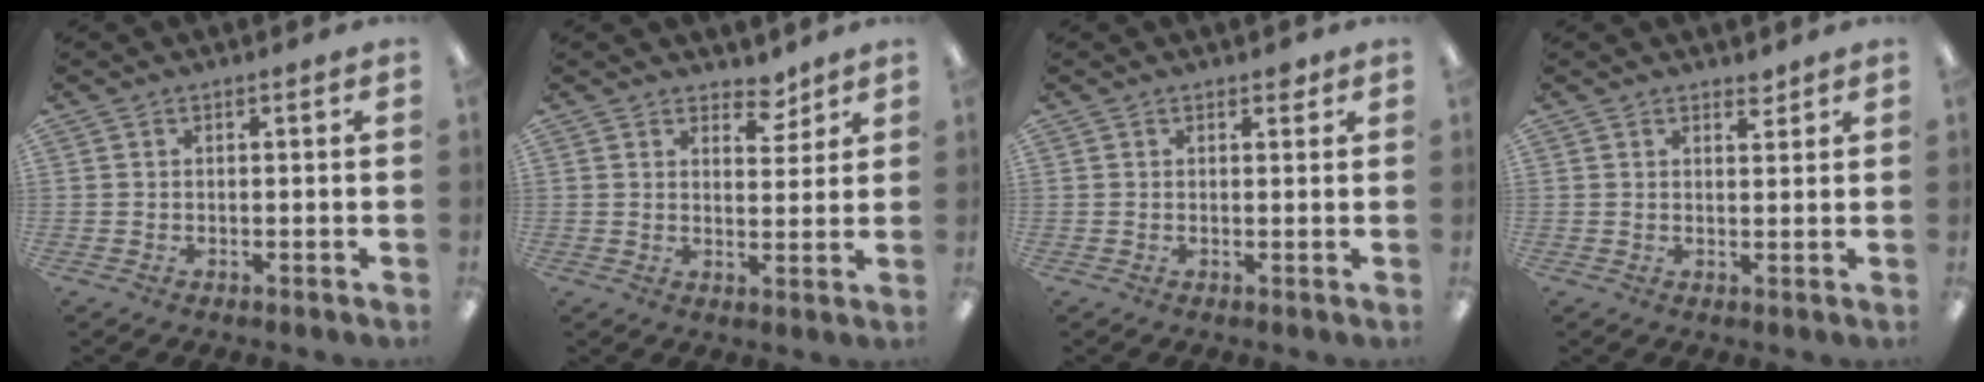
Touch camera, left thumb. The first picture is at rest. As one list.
[{"total": 5.2, "force": [4.3, 2.6, 1.6], "torque": [-0.002, -0.027, 0.072]}, {"total": 1.7, "force": [1.2, 0.8, 0.9], "torque": [-0.003, -0.004, 0.017]}, {"total": 2.3, "force": [2.0, 0.8, 0.8], "torque": [-0.002, -0.010, 0.034]}]